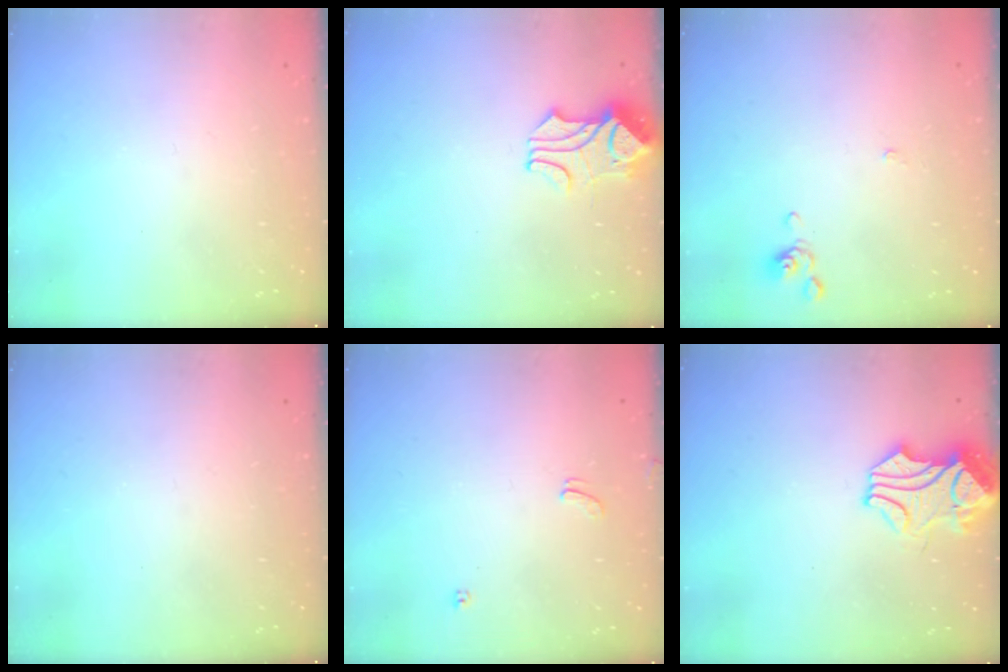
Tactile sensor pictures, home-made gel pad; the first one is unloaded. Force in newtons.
{"total": 1.8, "press": 1.4, "slide": 1.0}
{"total": 0.0}
{"total": 0.0}
{"total": 2.3, "press": 2.3, "slide": 0.4}
{"total": 2.1, "press": 1.9, "slide": 0.9}